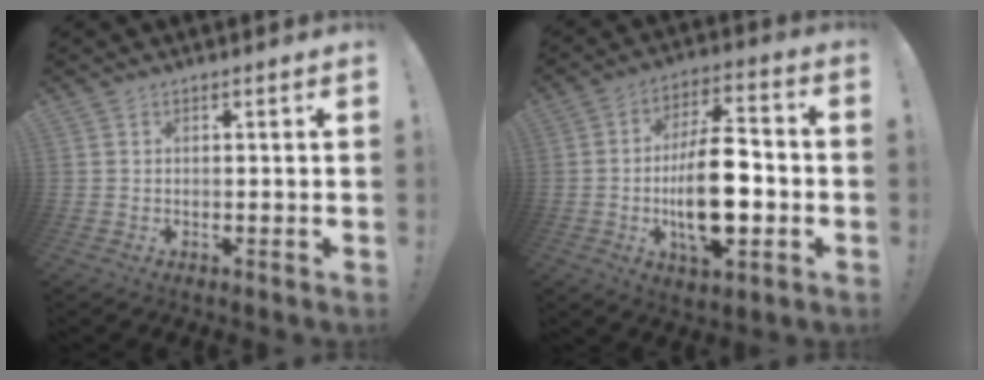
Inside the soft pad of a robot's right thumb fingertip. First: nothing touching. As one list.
[{"total": 18.2, "force": [-3.3, 8.1, 15.9], "torque": [-0.289, 0.008, -0.056]}]